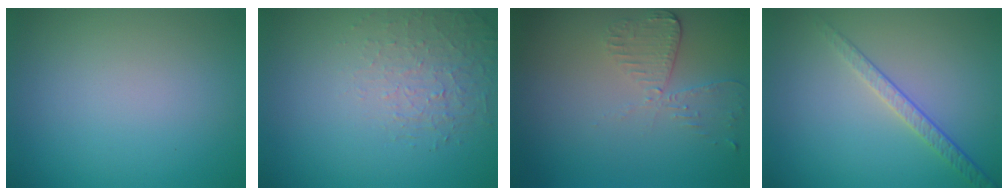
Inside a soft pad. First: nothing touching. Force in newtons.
{"total": 1.5, "press": 0.8, "slide": 1.3}
{"total": 2.6, "press": 2.3, "slide": 1.2}
{"total": 2.1, "press": 1.6, "slide": 1.4}